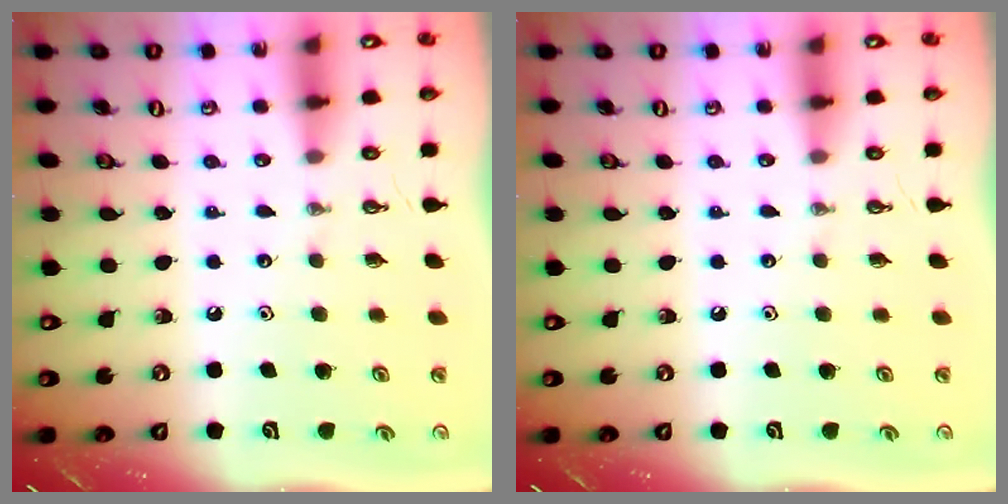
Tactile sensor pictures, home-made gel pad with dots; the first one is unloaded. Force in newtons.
{"total": 0.0}